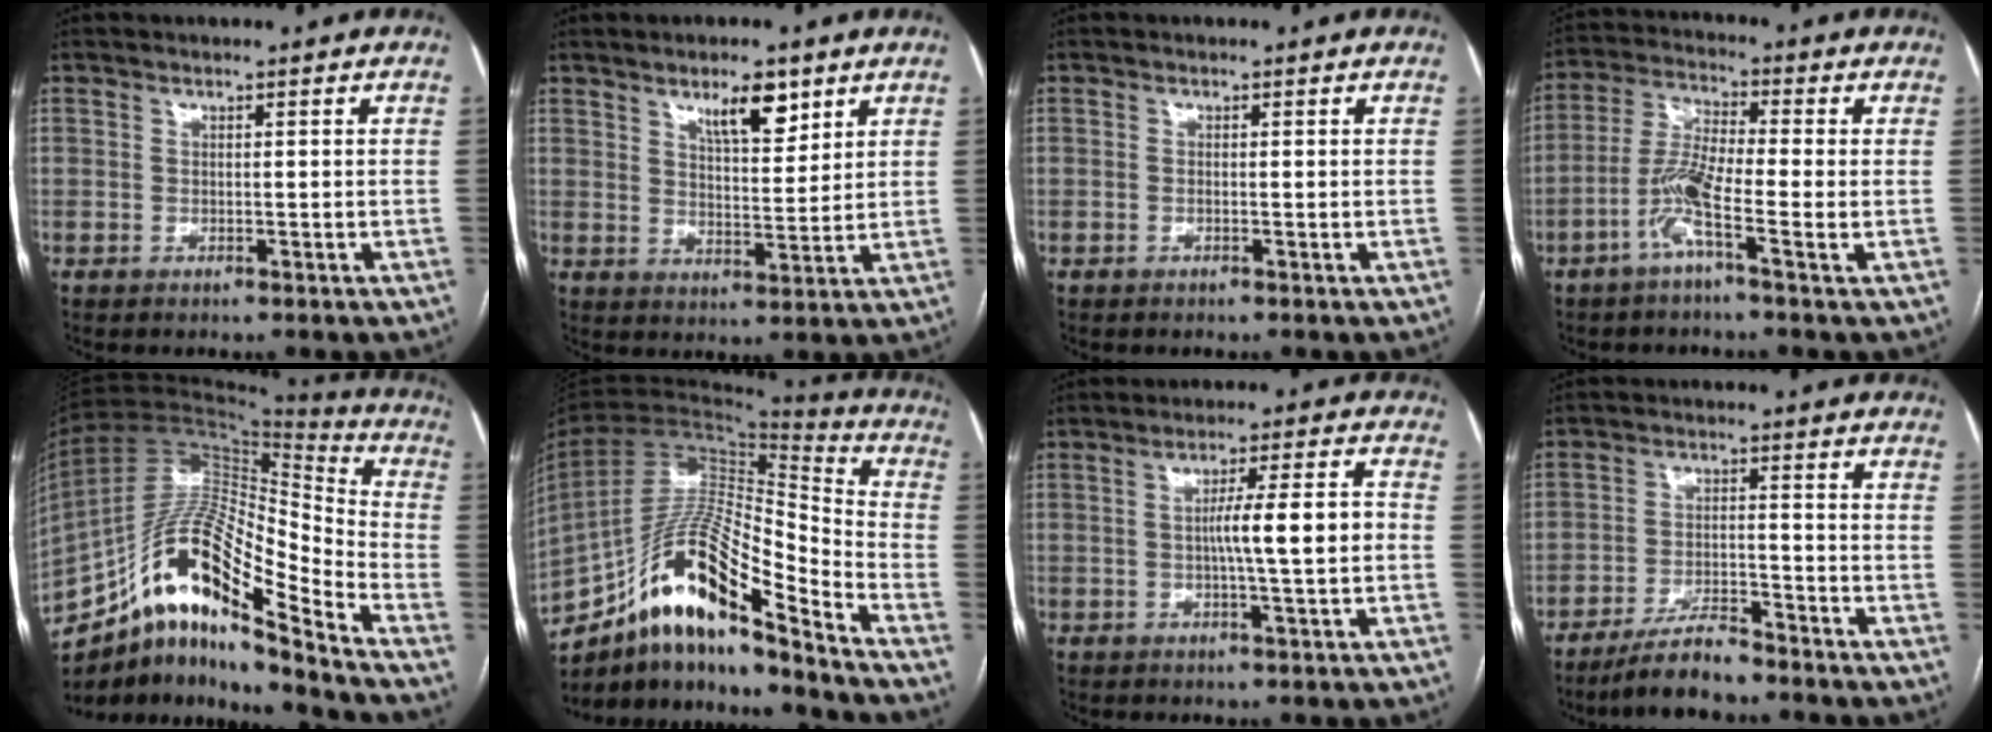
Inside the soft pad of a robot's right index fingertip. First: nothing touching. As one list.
[{"total": 6.8, "force": [4.3, 2.2, 4.8], "torque": [-0.079, -0.003, 0.072]}, {"total": 0.0}, {"total": 7.7, "force": [-2.8, 0.3, 7.2], "torque": [-0.146, 0.004, -0.063]}, {"total": 20.7, "force": [-13.0, 3.7, 15.8], "torque": [-0.301, 0.019, -0.228]}, {"total": 19.3, "force": [-12.5, 3.2, 14.3], "torque": [-0.262, 0.014, -0.218]}, {"total": 7.4, "force": [-0.7, -0.1, 7.4], "torque": [-0.118, 0.011, -0.010]}, {"total": 6.8, "force": [-6.0, 1.0, 3.1], "torque": [-0.059, -0.015, -0.109]}]